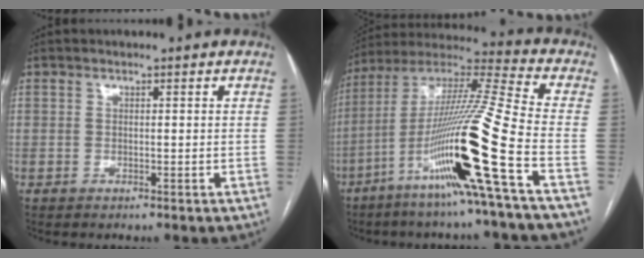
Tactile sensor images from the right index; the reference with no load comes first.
{"total": 21.3, "force": [-8.5, -2.0, 19.4], "torque": [-0.378, -0.026, -0.167]}